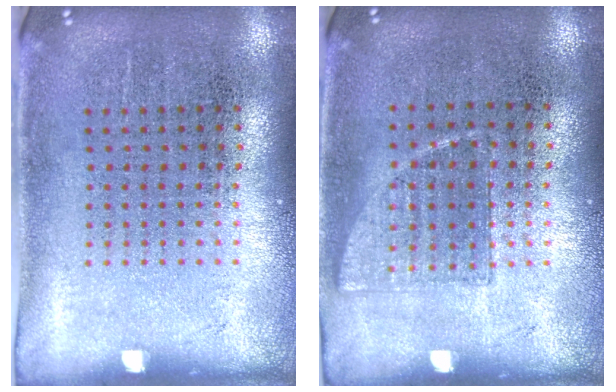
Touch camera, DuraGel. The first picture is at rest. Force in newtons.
{"total": 0.6, "press": 0.6, "slide": 0.3}